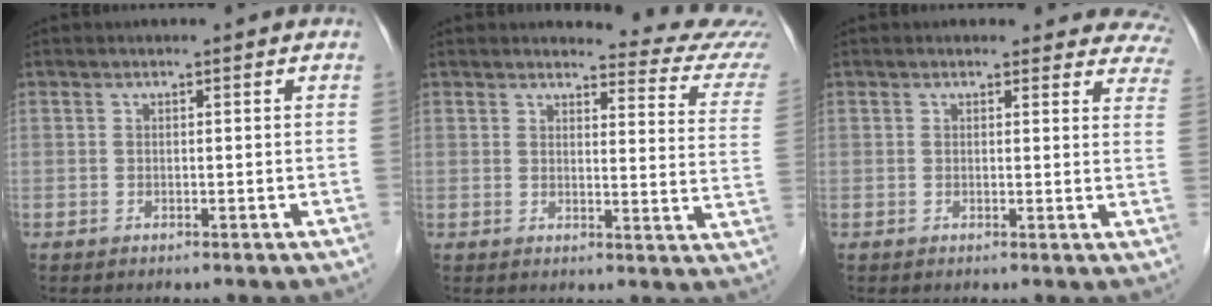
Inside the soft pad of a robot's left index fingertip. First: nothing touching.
{"total": 11.0, "force": [10.9, 0.1, 1.2], "torque": [0.002, -0.084, 0.094]}
{"total": 10.0, "force": [9.4, 3.4, 1.2], "torque": [0.040, -0.023, 0.061]}